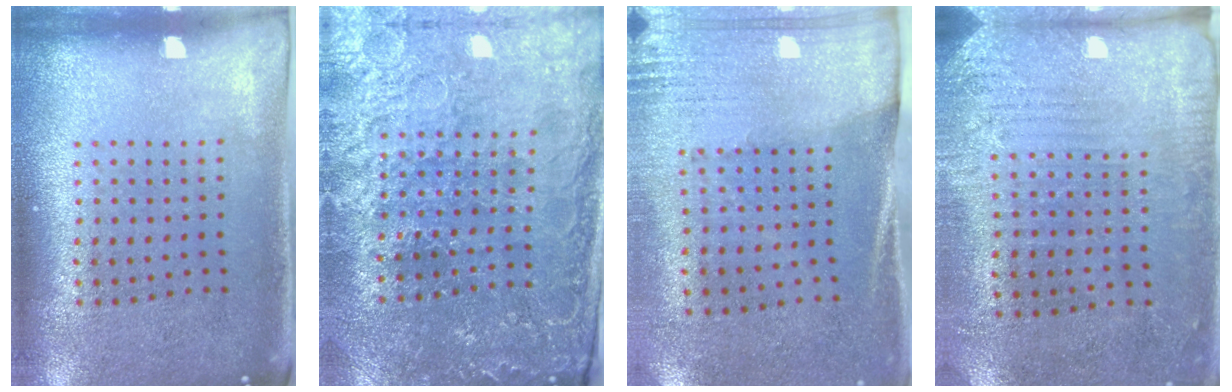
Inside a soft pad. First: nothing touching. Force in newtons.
{"total": 3.2, "press": 3.1, "slide": 0.4}
{"total": 2.7, "press": 2.4, "slide": 1.2}
{"total": 2.8, "press": 2.4, "slide": 1.4}